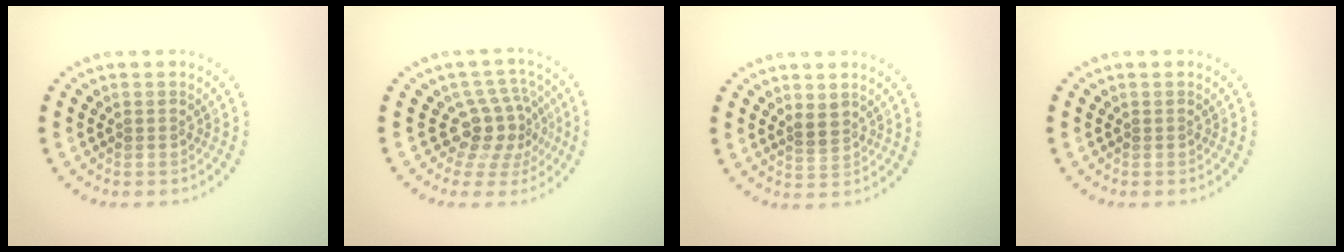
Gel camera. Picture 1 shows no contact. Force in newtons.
{"total": 3.8, "press": 2.9, "slide": 2.6}
{"total": 1.1, "press": 0.9, "slide": 0.7}
{"total": 0.0}